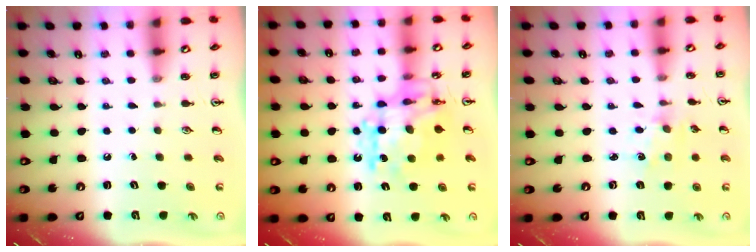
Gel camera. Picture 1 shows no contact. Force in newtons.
{"total": 12.7, "press": 12.7, "slide": 1.1}
{"total": 1.7, "press": 1.7, "slide": 0.3}